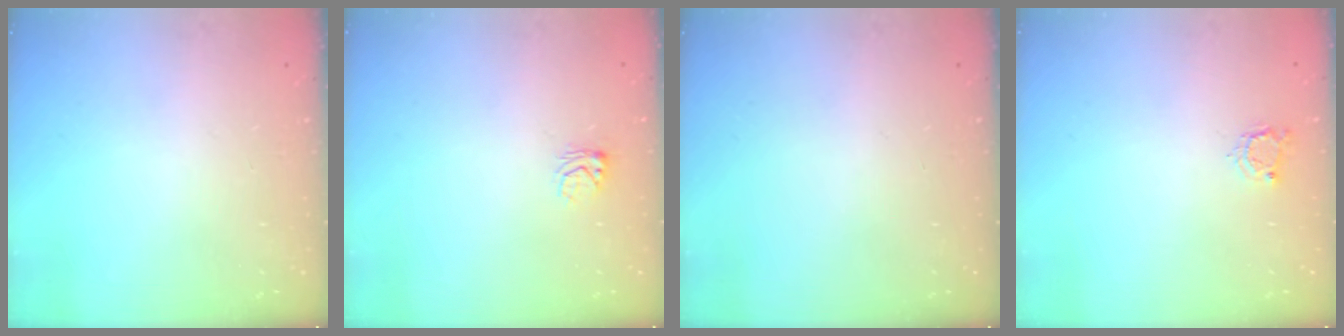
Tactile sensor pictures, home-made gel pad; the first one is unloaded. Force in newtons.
{"total": 3.9, "press": 3.9, "slide": 0.2}
{"total": 0.0}
{"total": 4.4, "press": 4.3, "slide": 0.2}